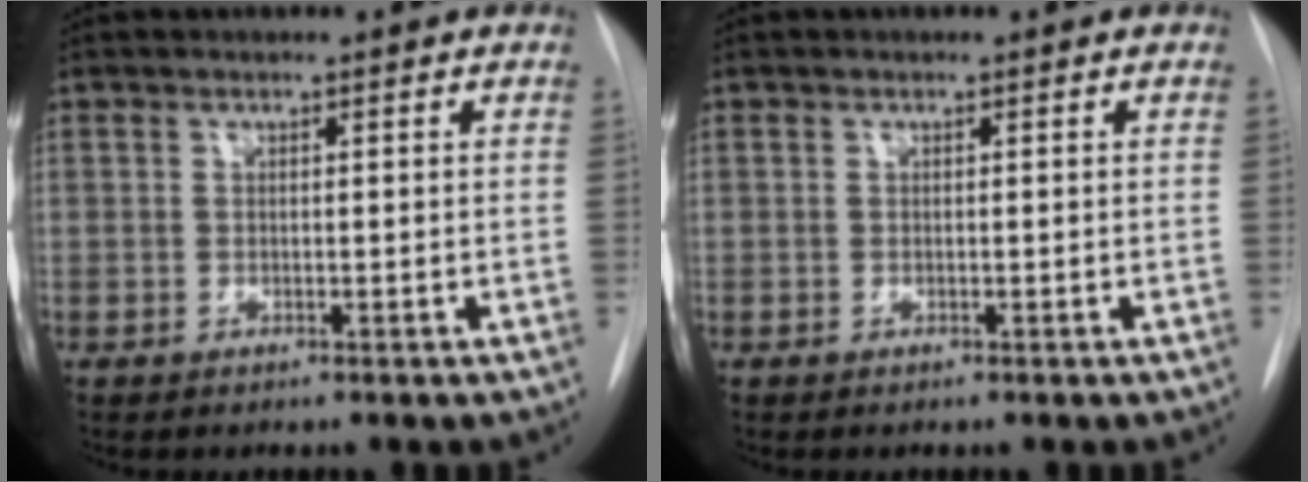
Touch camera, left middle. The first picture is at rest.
{"total": 0.0}